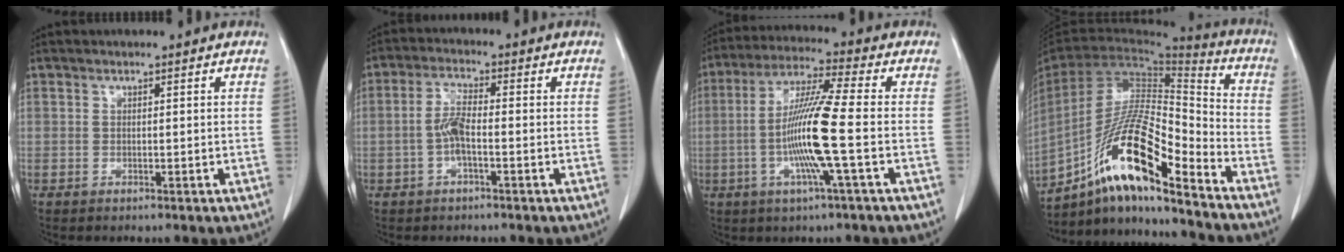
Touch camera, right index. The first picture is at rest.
{"total": 4.2, "force": [-0.9, 0.9, 4.0], "torque": [-0.083, 0.009, -0.019]}
{"total": 11.9, "force": [-2.2, -0.8, 11.7], "torque": [-0.227, -0.003, -0.048]}
{"total": 18.9, "force": [-12.7, 2.1, 13.9], "torque": [-0.286, -0.003, -0.231]}